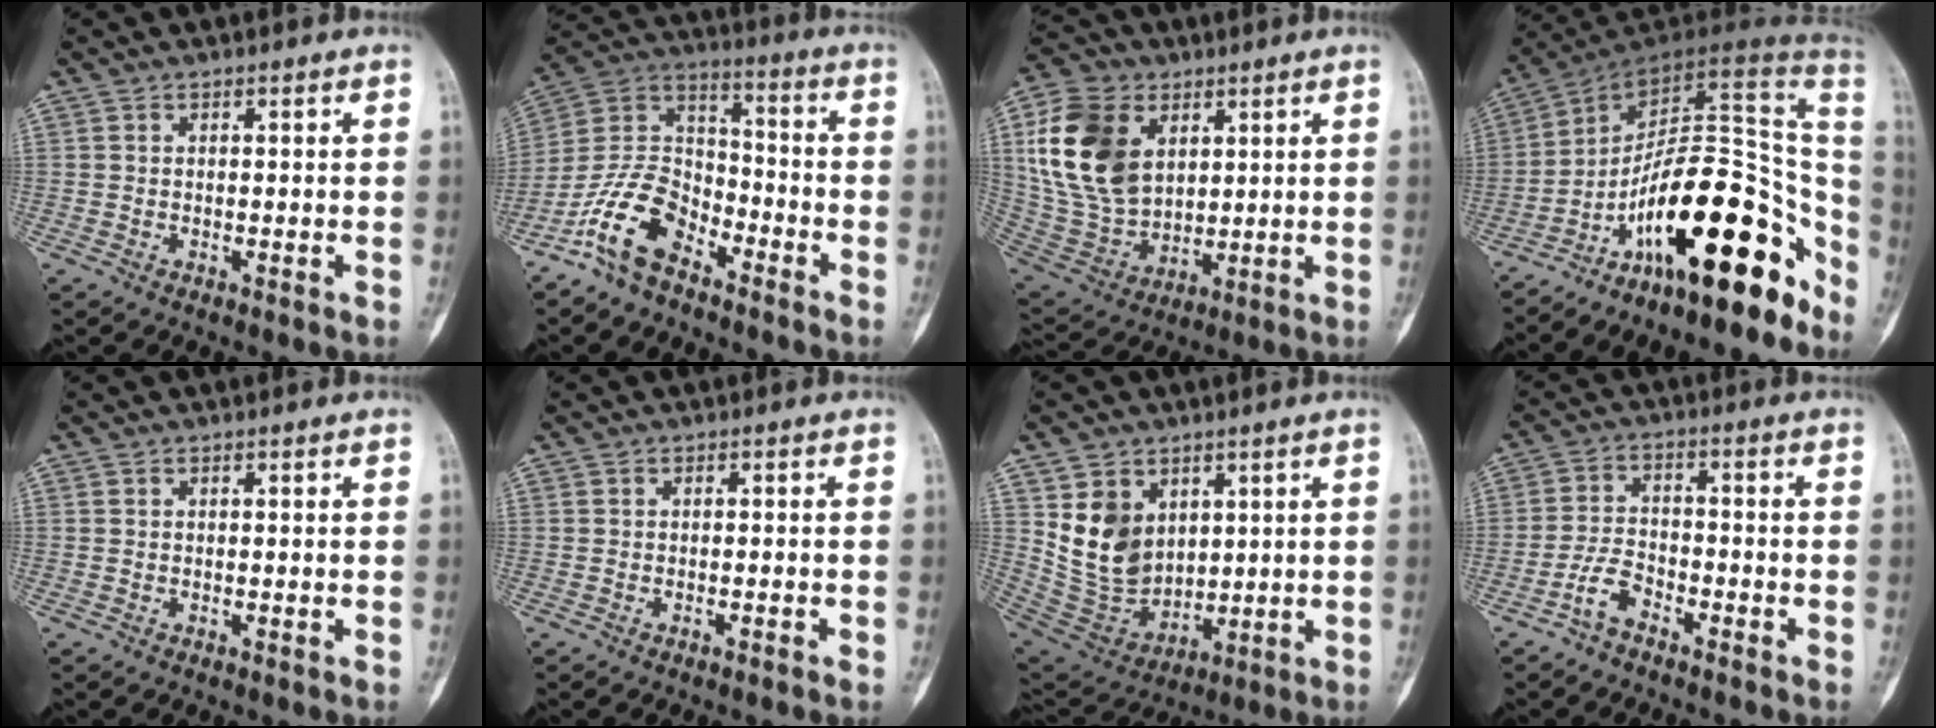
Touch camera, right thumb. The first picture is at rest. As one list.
[{"total": 13.3, "force": [-8.7, 6.9, 7.4], "torque": [-0.139, 0.068, -0.178]}, {"total": 18.5, "force": [5.4, 12.6, 12.5], "torque": [-0.232, -0.013, 0.113]}, {"total": 22.1, "force": [-11.6, 8.2, 17.0], "torque": [-0.174, 0.118, -0.181]}, {"total": 0.0}, {"total": 0.7, "force": [-0.5, 0.0, 0.5], "torque": [-0.015, 0.005, -0.006]}, {"total": 12.4, "force": [4.3, 9.4, 6.8], "torque": [-0.090, -0.032, 0.110]}, {"total": 4.9, "force": [-3.5, 2.2, 2.7], "torque": [-0.054, 0.028, -0.071]}]